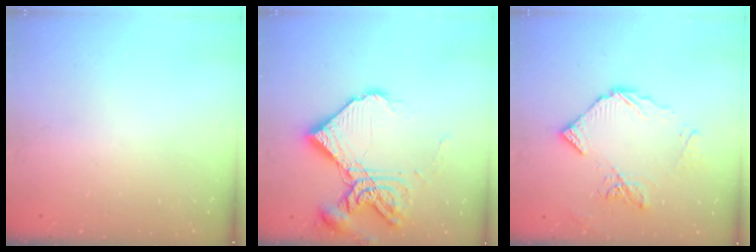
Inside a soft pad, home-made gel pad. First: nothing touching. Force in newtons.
{"total": 15.3, "press": 15.2, "slide": 1.4}
{"total": 10.5, "press": 10.4, "slide": 1.3}